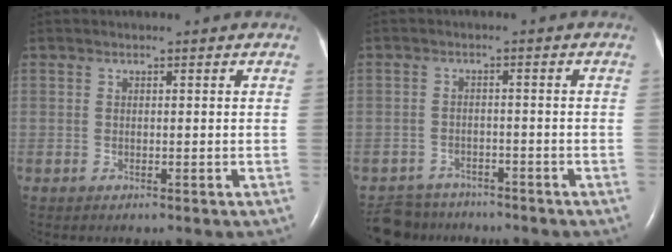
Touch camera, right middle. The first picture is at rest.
{"total": 6.0, "force": [-5.5, 2.4, 0.0], "torque": [0.000, 0.001, -0.088]}